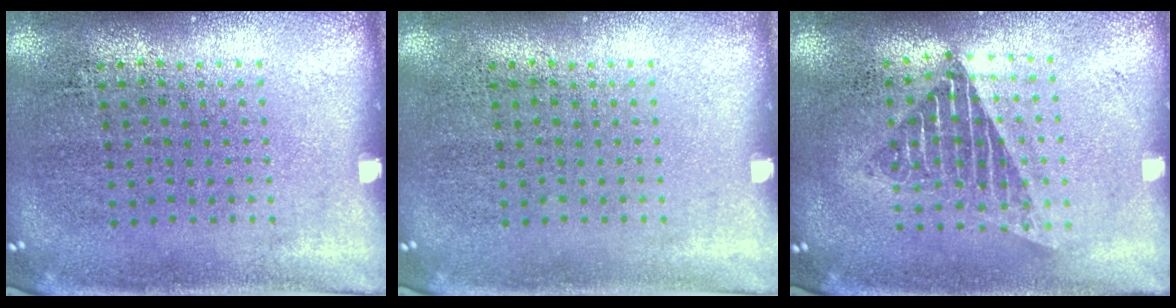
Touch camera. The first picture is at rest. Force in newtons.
{"total": 0.0}
{"total": 1.5, "press": 1.4, "slide": 0.7}